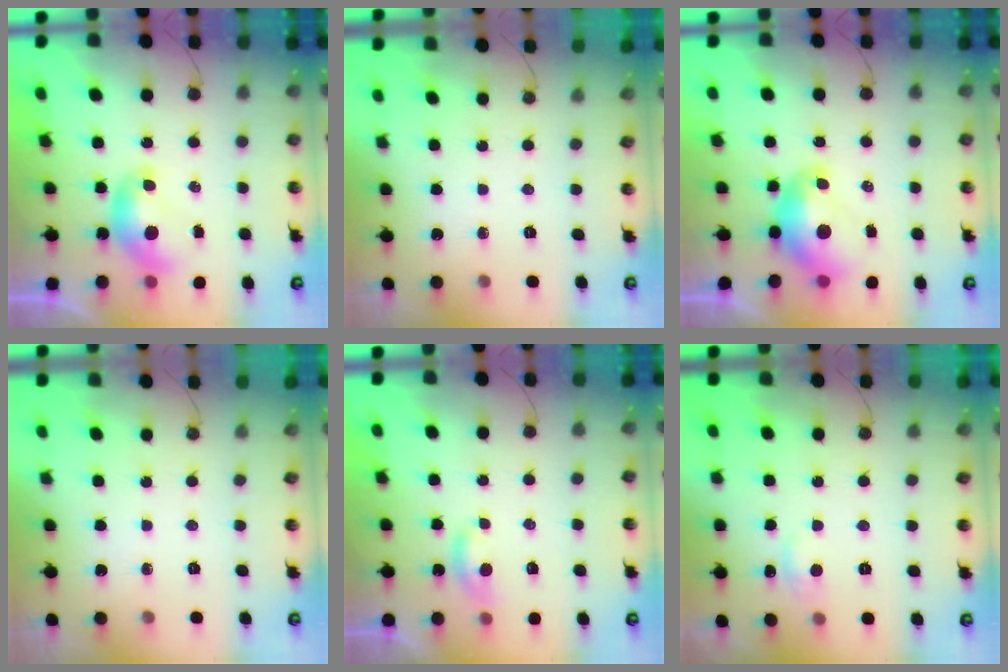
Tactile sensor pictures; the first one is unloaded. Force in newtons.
{"total": 0.0}
{"total": 2.6, "press": 2.5, "slide": 0.7}
{"total": 0.0}
{"total": 2.9, "press": 2.8, "slide": 0.4}
{"total": 1.0, "press": 0.7, "slide": 0.8}